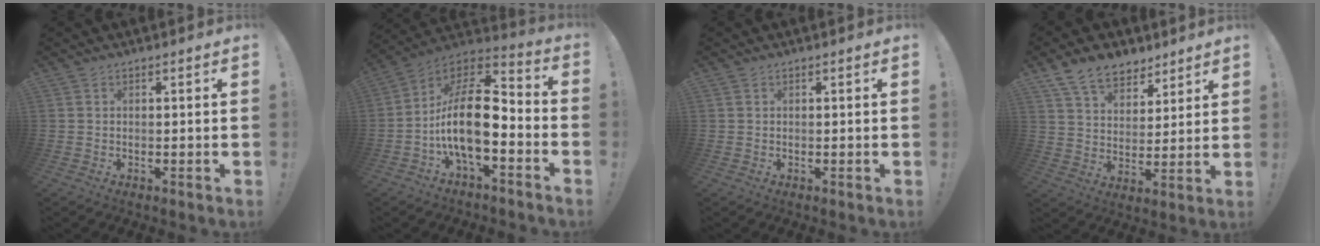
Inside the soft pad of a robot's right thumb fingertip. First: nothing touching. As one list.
[{"total": 17.4, "force": [-3.3, 8.0, 15.2], "torque": [-0.291, 0.010, -0.054]}, {"total": 0.0}, {"total": 12.0, "force": [8.5, 7.2, 4.5], "torque": [-0.078, -0.051, 0.164]}]